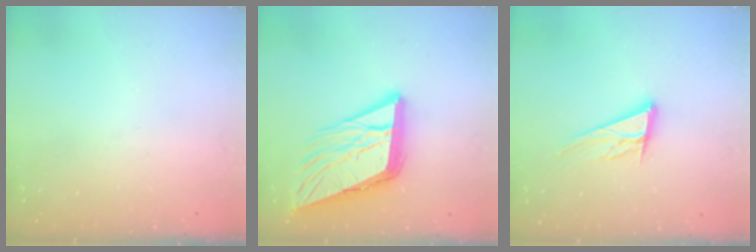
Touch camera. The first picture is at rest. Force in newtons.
{"total": 16.4, "press": 16.2, "slide": 2.8}
{"total": 13.0, "press": 12.7, "slide": 2.8}